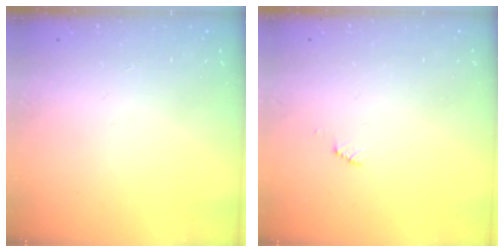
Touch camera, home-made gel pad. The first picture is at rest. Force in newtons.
{"total": 2.5, "press": 2.5, "slide": 0.4}